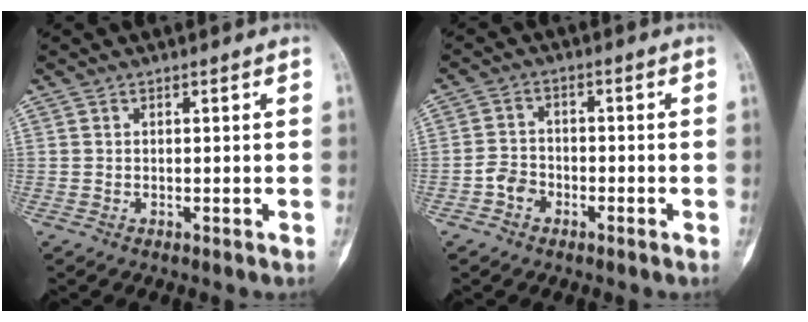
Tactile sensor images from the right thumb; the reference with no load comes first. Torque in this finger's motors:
{"motor_torque": [0.62, 0.44, 0.36, -0.46, 0.12]}